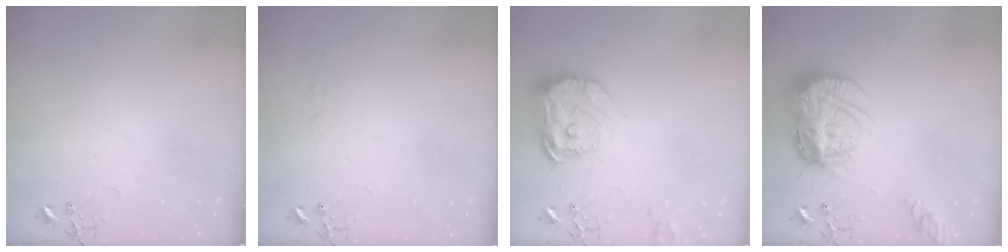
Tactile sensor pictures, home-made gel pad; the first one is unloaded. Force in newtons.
{"total": 3.9, "press": 3.9, "slide": 0.5}
{"total": 17.2, "press": 17.1, "slide": 1.4}
{"total": 19.4, "press": 19.3, "slide": 1.7}